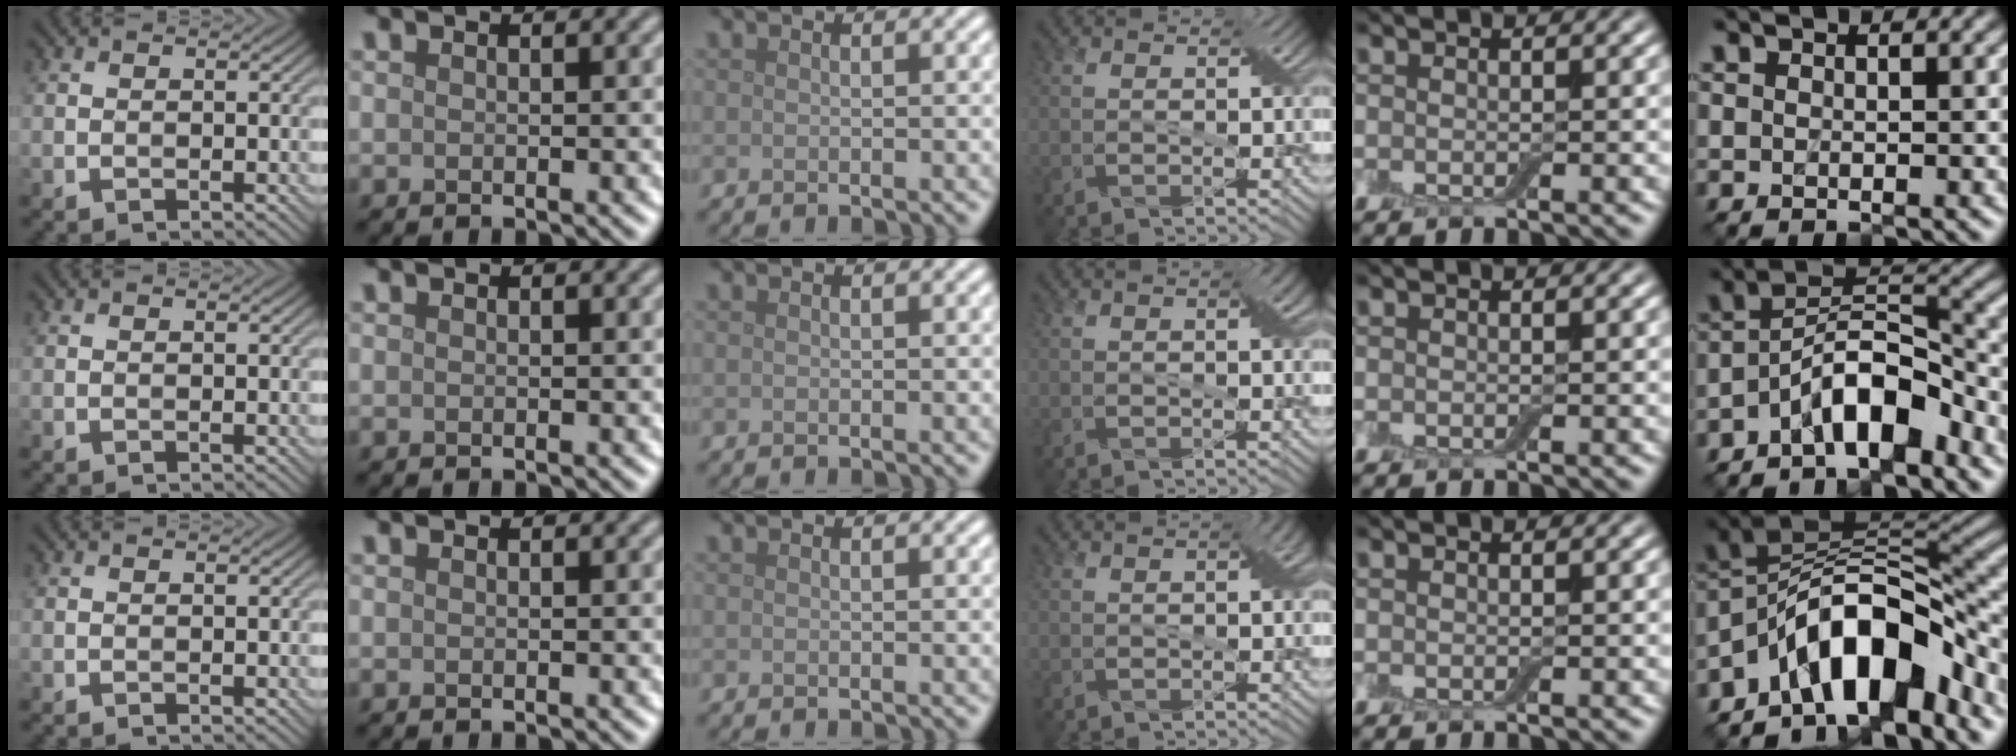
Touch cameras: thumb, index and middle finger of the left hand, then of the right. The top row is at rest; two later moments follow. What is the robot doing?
{"motion": "pour", "object": "bottle"}